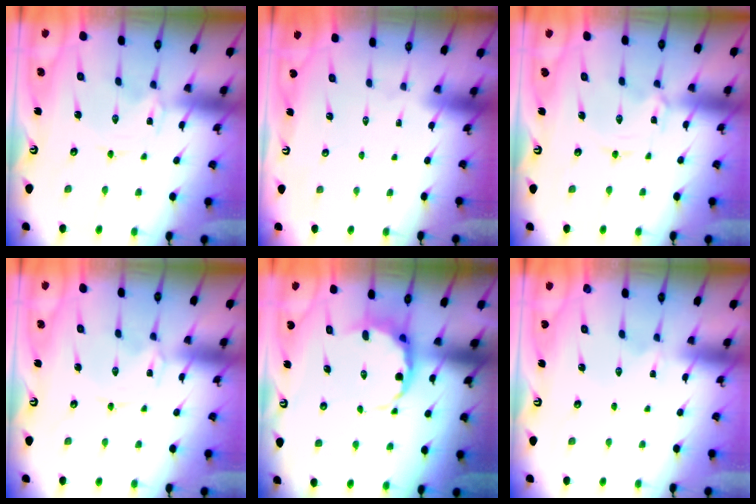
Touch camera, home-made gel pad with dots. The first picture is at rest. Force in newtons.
{"total": 1.5, "press": 1.5, "slide": 0.1}
{"total": 1.5, "press": 1.4, "slide": 0.2}
{"total": 0.7, "press": 0.6, "slide": 0.3}
{"total": 6.4, "press": 6.0, "slide": 2.3}
{"total": 0.0}